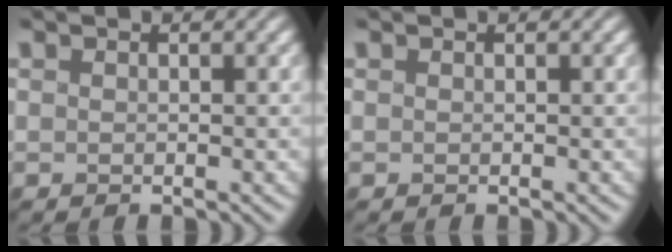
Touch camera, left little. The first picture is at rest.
{"total": 0.0}